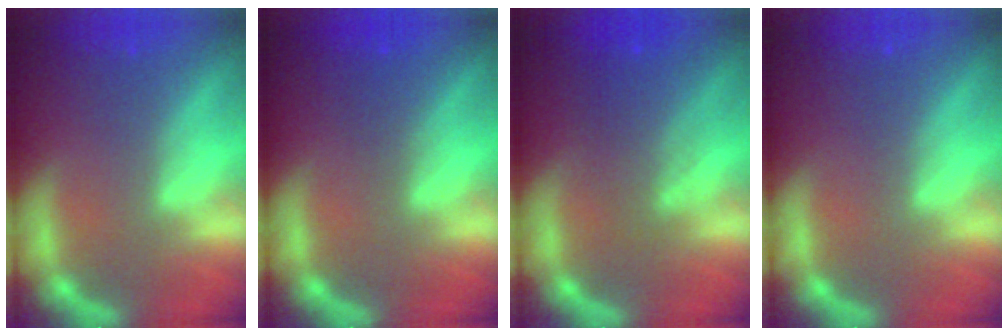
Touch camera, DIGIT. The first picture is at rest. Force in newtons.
{"total": 1.5}
{"total": 4.1}
{"total": 0.0}